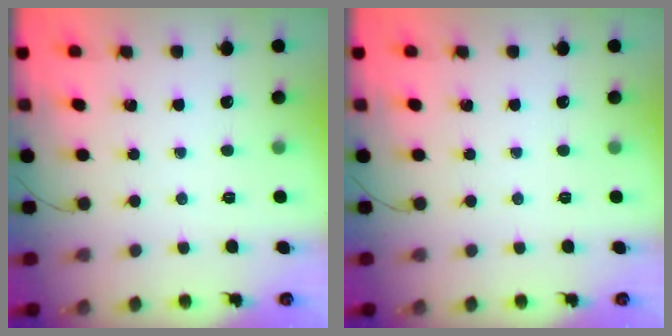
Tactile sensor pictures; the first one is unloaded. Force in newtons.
{"total": 0.0}